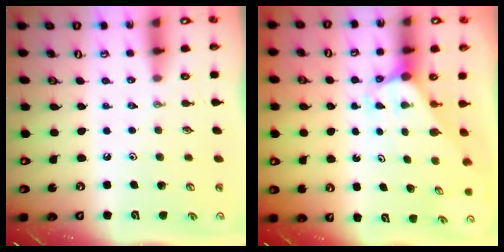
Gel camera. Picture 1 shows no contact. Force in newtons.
{"total": 2.9, "press": 2.9, "slide": 0.1}